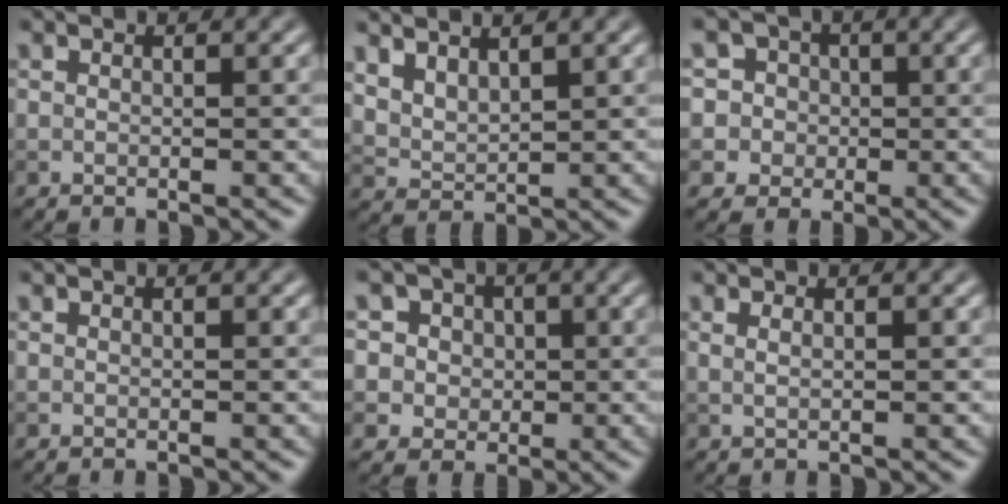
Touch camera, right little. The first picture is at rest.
{"total": 3.0, "force": [2.3, 1.2, 1.6], "torque": [-0.029, 0.006, 0.042]}
{"total": 6.4, "force": [1.5, 6.0, 1.6], "torque": [-0.024, 0.038, 0.000]}
{"total": 0.0}
{"total": 7.1, "force": [2.6, 6.1, 2.4], "torque": [-0.045, 0.025, 0.022]}
{"total": 1.1, "force": [0.5, 0.4, 0.8], "torque": [-0.010, -0.003, 0.002]}